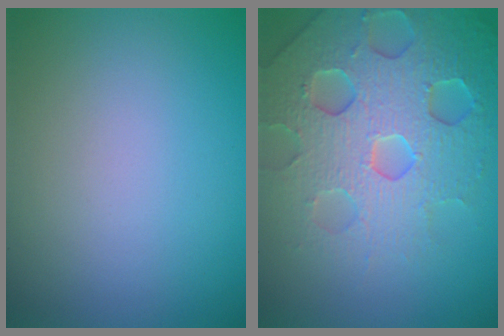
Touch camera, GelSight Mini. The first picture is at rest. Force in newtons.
{"total": 7.0, "press": 6.8, "slide": 1.6}